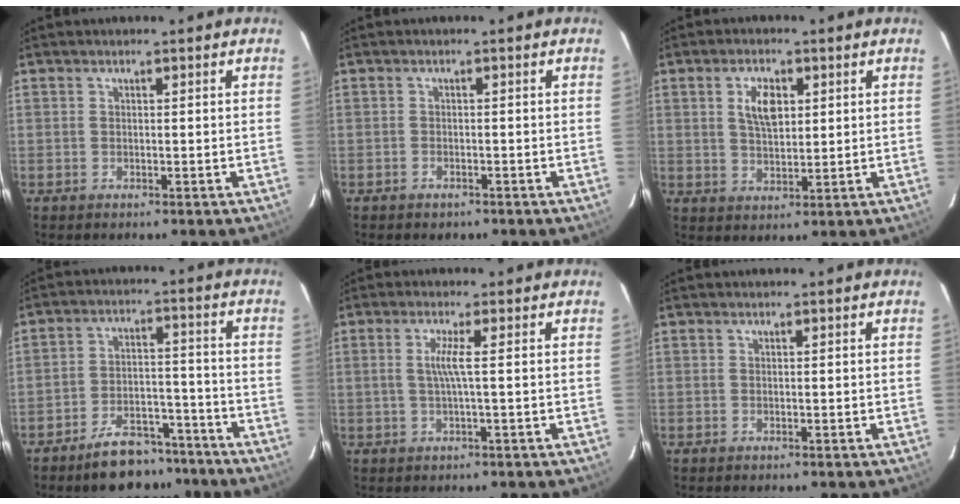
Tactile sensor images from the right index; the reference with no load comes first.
{"total": 1.6, "force": [-1.1, 1.1, 0.4], "torque": [-0.011, 0.002, -0.013]}
{"total": 5.9, "force": [1.9, 3.0, 4.8], "torque": [-0.085, 0.007, 0.038]}
{"total": 12.1, "force": [-9.8, 5.4, 4.5], "torque": [-0.090, 0.032, -0.129]}
{"total": 3.2, "force": [0.1, -0.7, 3.1], "torque": [-0.062, 0.000, 0.004]}
{"total": 0.0}